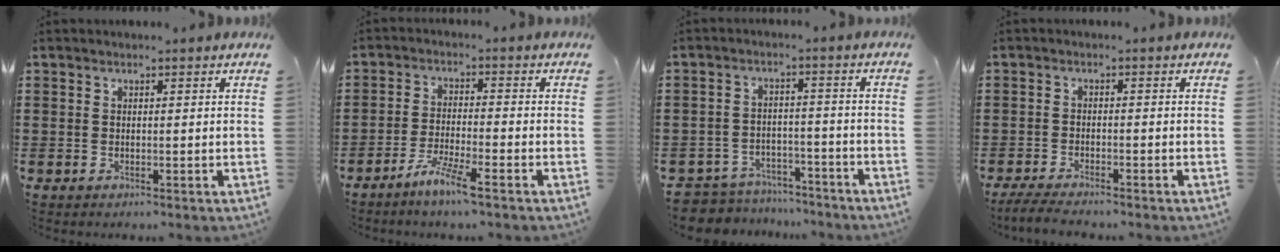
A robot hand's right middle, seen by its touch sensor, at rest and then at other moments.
{"total": 5.0, "force": [-4.0, -0.1, 2.9], "torque": [-0.067, -0.009, -0.078]}
{"total": 5.6, "force": [-5.5, 1.1, 0.0], "torque": [-0.015, 0.010, -0.117]}
{"total": 3.4, "force": [-3.3, 0.3, 0.8], "torque": [-0.028, -0.006, -0.072]}